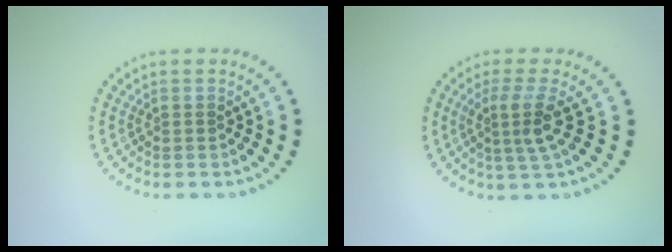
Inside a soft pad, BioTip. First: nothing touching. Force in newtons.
{"total": 3.1, "press": 2.2, "slide": 2.1}